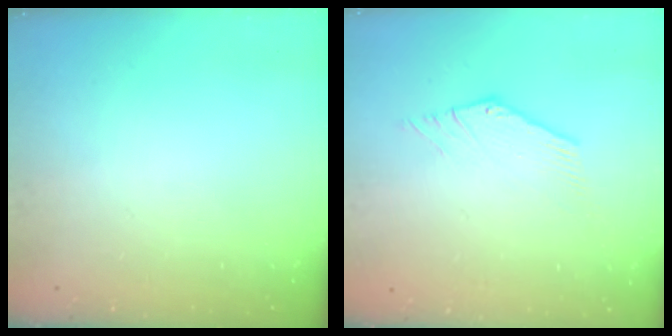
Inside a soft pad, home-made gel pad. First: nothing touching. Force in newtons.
{"total": 0.0}